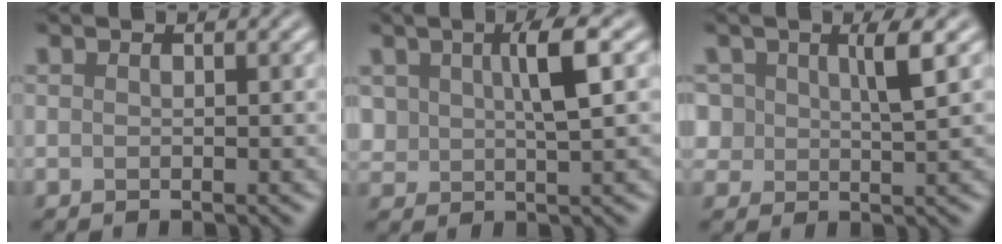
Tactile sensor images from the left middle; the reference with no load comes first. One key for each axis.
{"total": 4.1, "fx": 1.5, "fy": 1.7, "fz": 3.4, "tx": -0.070, "ty": 0.008, "tz": 0.028}
{"total": 3.3, "fx": 1.3, "fy": 1.8, "fz": 2.4, "tx": -0.043, "ty": 0.003, "tz": 0.024}